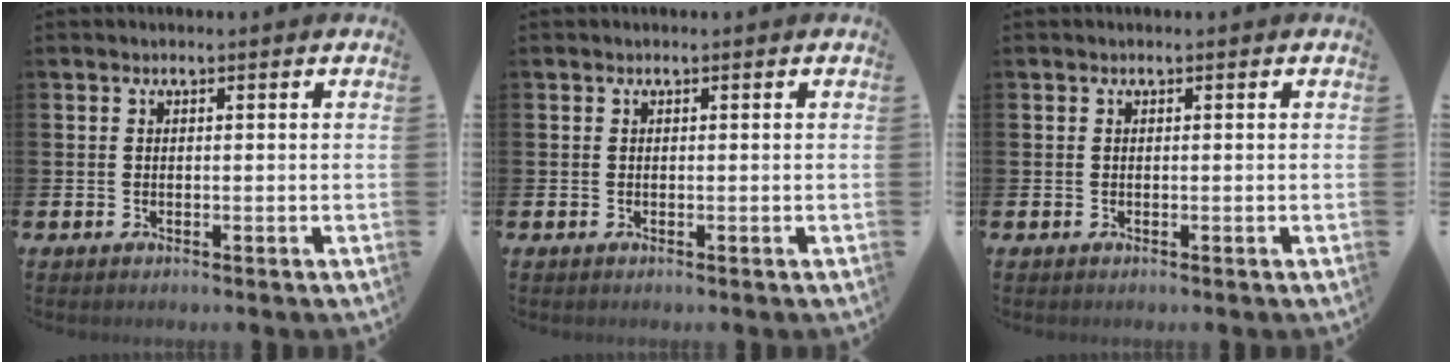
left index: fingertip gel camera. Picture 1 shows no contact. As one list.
[{"total": 0.0}, {"total": 0.0}]